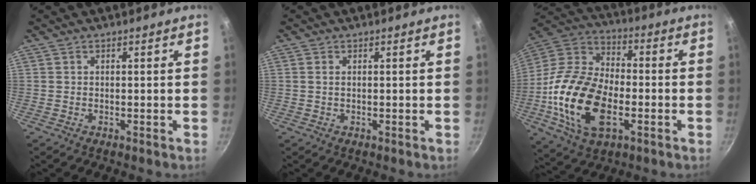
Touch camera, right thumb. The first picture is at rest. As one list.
[{"total": 0.9, "force": [0.2, 0.5, 0.7], "torque": [-0.014, 0.001, 0.002]}, {"total": 22.2, "force": [-5.0, 13.1, 17.2], "torque": [-0.321, 0.027, -0.102]}]